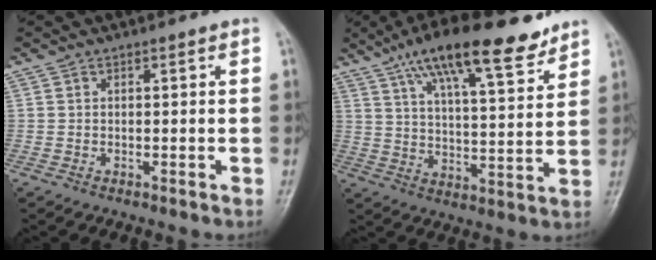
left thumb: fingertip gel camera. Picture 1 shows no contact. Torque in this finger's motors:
{"motor_torque": [1.11, -0.13, 1.53, -1.24, 0.16]}